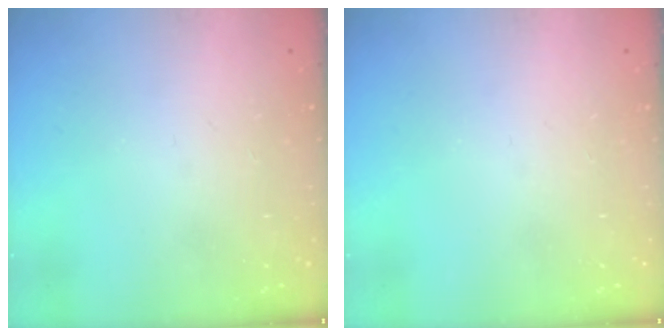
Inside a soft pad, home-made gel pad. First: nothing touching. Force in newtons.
{"total": 0.0}